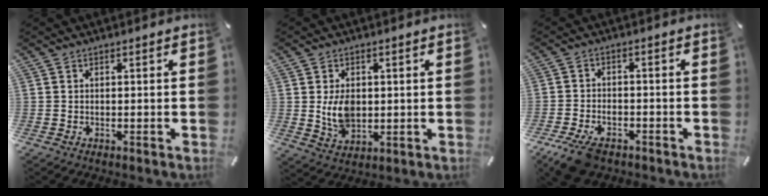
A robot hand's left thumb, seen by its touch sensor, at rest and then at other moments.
{"total": 7.4, "force": [0.7, 5.4, 5.0], "torque": [-0.101, -0.010, 0.007]}
{"total": 6.8, "force": [-4.1, 3.8, 3.8], "torque": [-0.082, 0.015, -0.075]}